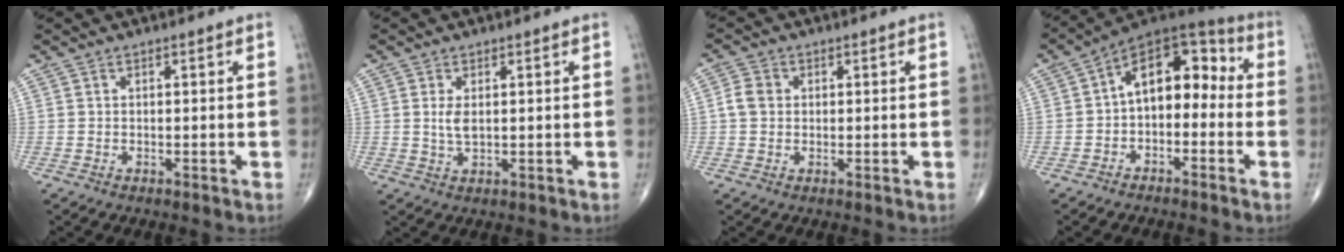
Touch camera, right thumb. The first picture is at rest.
{"total": 3.0, "force": [0.5, 1.5, 2.6], "torque": [-0.051, -0.005, 0.011]}
{"total": 3.4, "force": [0.3, 2.9, 1.9], "torque": [-0.032, 0.007, 0.000]}
{"total": 12.4, "force": [-0.9, 7.9, 9.6], "torque": [-0.106, 0.054, -0.035]}